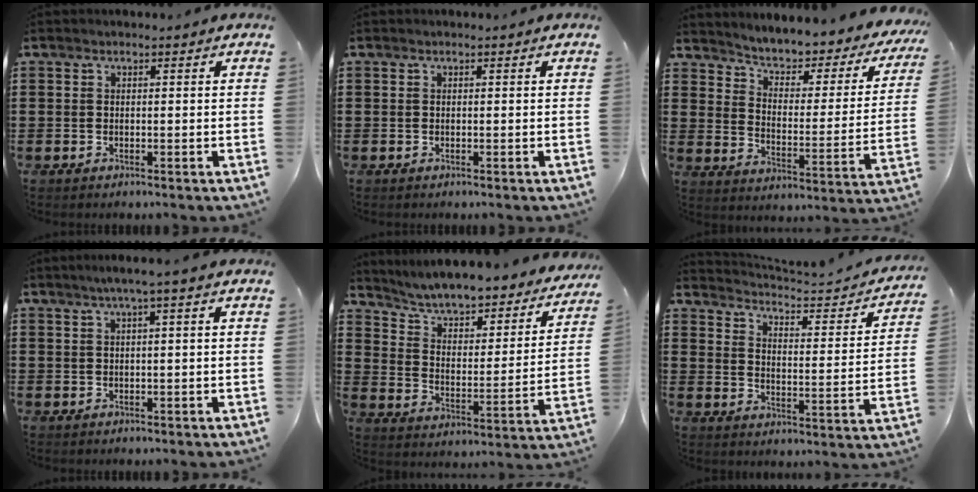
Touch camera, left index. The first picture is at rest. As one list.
[{"total": 0.0}, {"total": 3.2, "force": [2.7, 0.9, 1.5], "torque": [-0.048, -0.030, 0.035]}, {"total": 1.8, "force": [0.2, -0.2, 1.7], "torque": [-0.030, -0.003, 0.002]}, {"total": 5.1, "force": [4.9, 0.2, 1.5], "torque": [-0.054, -0.050, 0.077]}, {"total": 2.3, "force": [2.3, 0.0, 0.4], "torque": [-0.029, -0.025, 0.028]}]